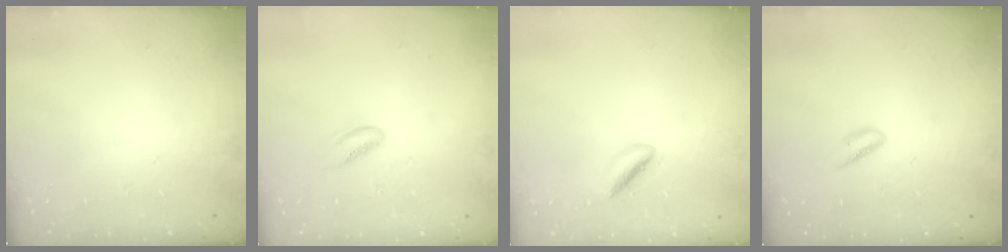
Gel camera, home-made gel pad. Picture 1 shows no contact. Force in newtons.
{"total": 3.2, "press": 3.1, "slide": 0.6}
{"total": 2.0, "press": 1.9, "slide": 0.5}
{"total": 3.9, "press": 3.7, "slide": 1.2}